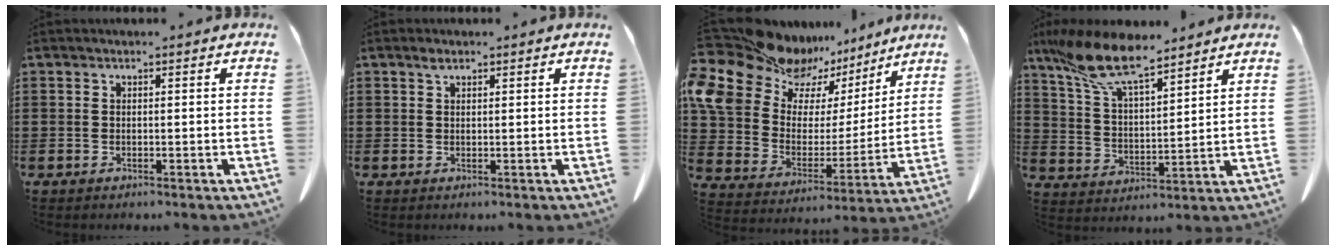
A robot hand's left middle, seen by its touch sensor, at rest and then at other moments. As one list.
[{"total": 1.2, "force": [0.8, 0.7, 0.6], "torque": [-0.014, 0.003, 0.015]}, {"total": 14.7, "force": [10.9, 8.9, 4.4], "torque": [-0.123, -0.065, 0.194]}, {"total": 11.8, "force": [9.3, 2.8, 6.8], "torque": [-0.167, -0.034, 0.166]}]